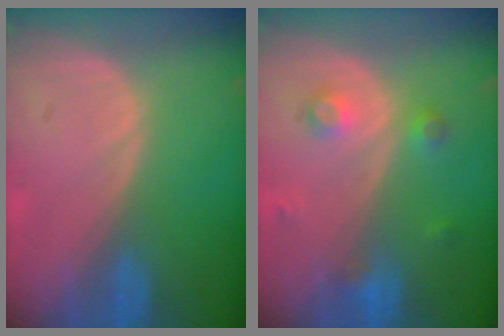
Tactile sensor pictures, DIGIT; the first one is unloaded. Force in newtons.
{"total": 3.7, "press": 3.2, "slide": 1.8}